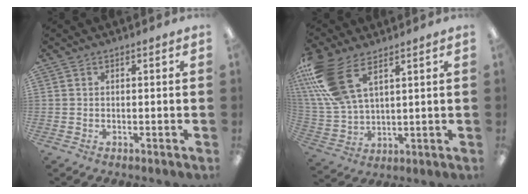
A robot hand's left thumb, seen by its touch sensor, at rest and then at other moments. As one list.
[{"total": 16.8, "force": [8.7, 8.2, 11.8], "torque": [-0.275, -0.031, 0.158]}]